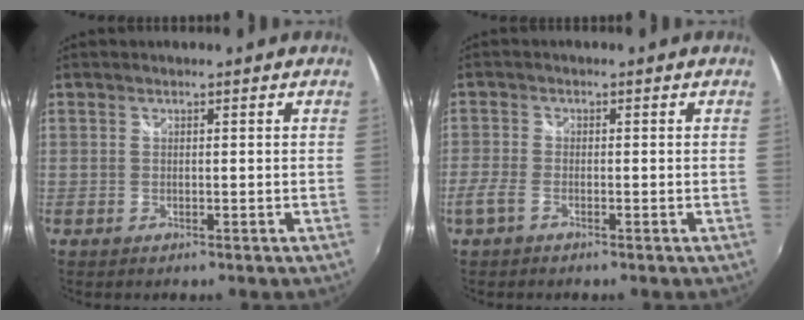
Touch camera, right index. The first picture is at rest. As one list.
[{"total": 3.1, "force": [-2.0, 1.4, 2.0], "torque": [-0.054, -0.003, -0.045]}]